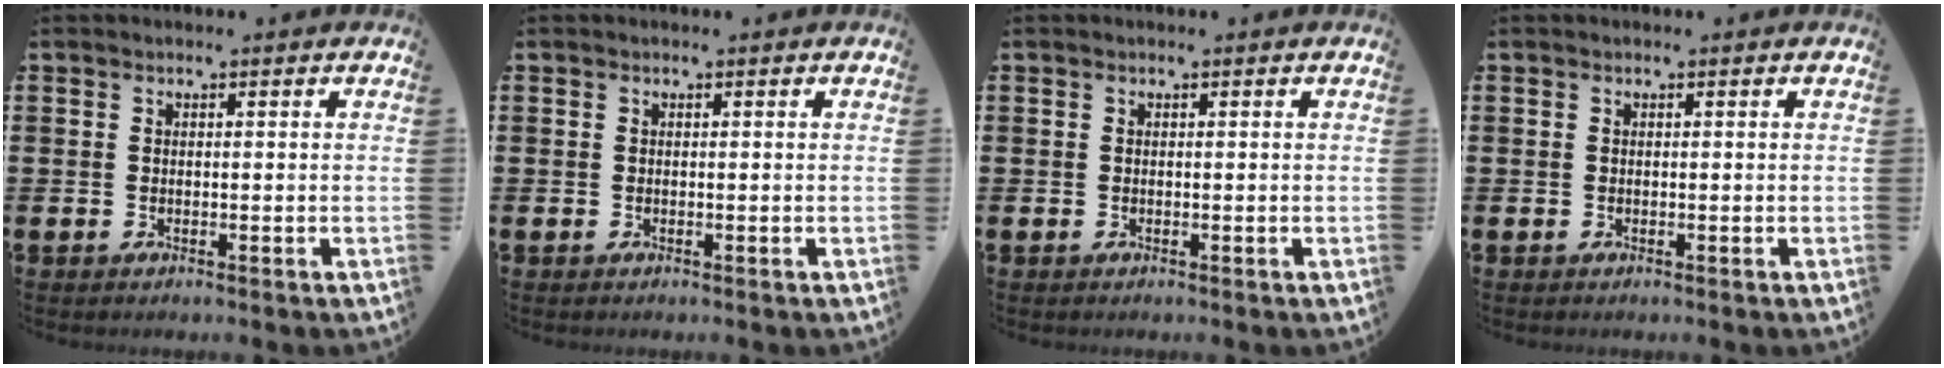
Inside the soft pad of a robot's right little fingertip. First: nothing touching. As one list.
[{"total": 0.0}, {"total": 0.0}, {"total": 0.0}]